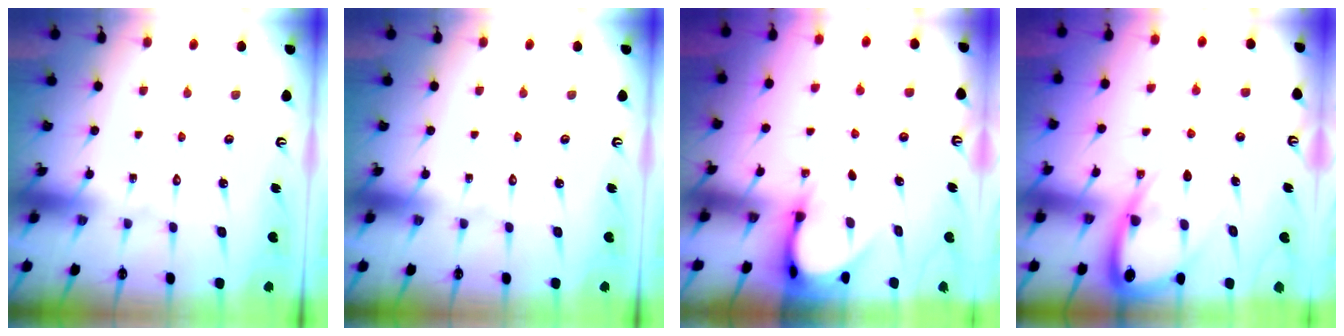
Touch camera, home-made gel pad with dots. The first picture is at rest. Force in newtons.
{"total": 0.0}
{"total": 3.8, "press": 3.8, "slide": 0.3}
{"total": 7.7, "press": 7.7, "slide": 0.9}